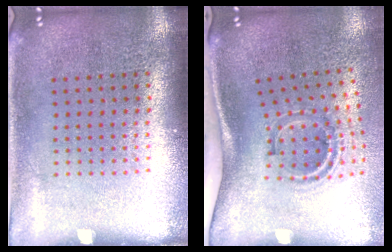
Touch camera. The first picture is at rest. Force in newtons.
{"total": 1.7, "press": 1.1, "slide": 1.3}